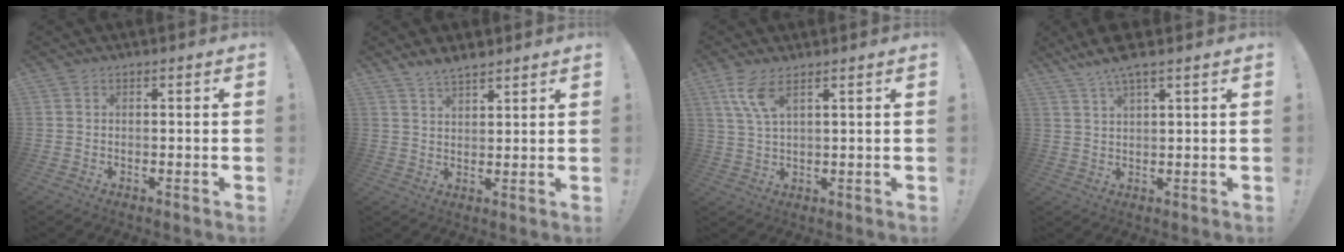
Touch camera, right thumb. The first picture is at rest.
{"total": 4.7, "force": [4.1, 1.4, 1.8], "torque": [-0.032, -0.023, 0.076]}
{"total": 7.0, "force": [3.8, 1.8, 5.6], "torque": [-0.114, -0.007, 0.071]}
{"total": 6.0, "force": [4.6, 0.7, 3.8], "torque": [-0.076, -0.022, 0.083]}